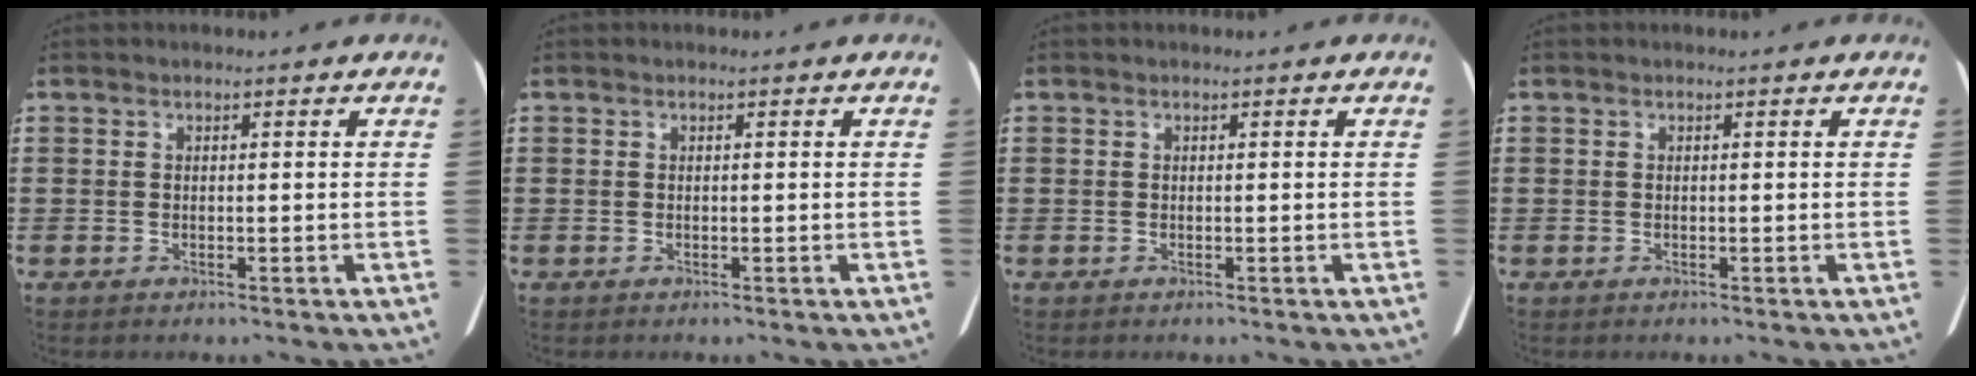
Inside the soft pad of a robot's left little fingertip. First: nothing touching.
{"total": 0.0}
{"total": 0.0}
{"total": 0.0}